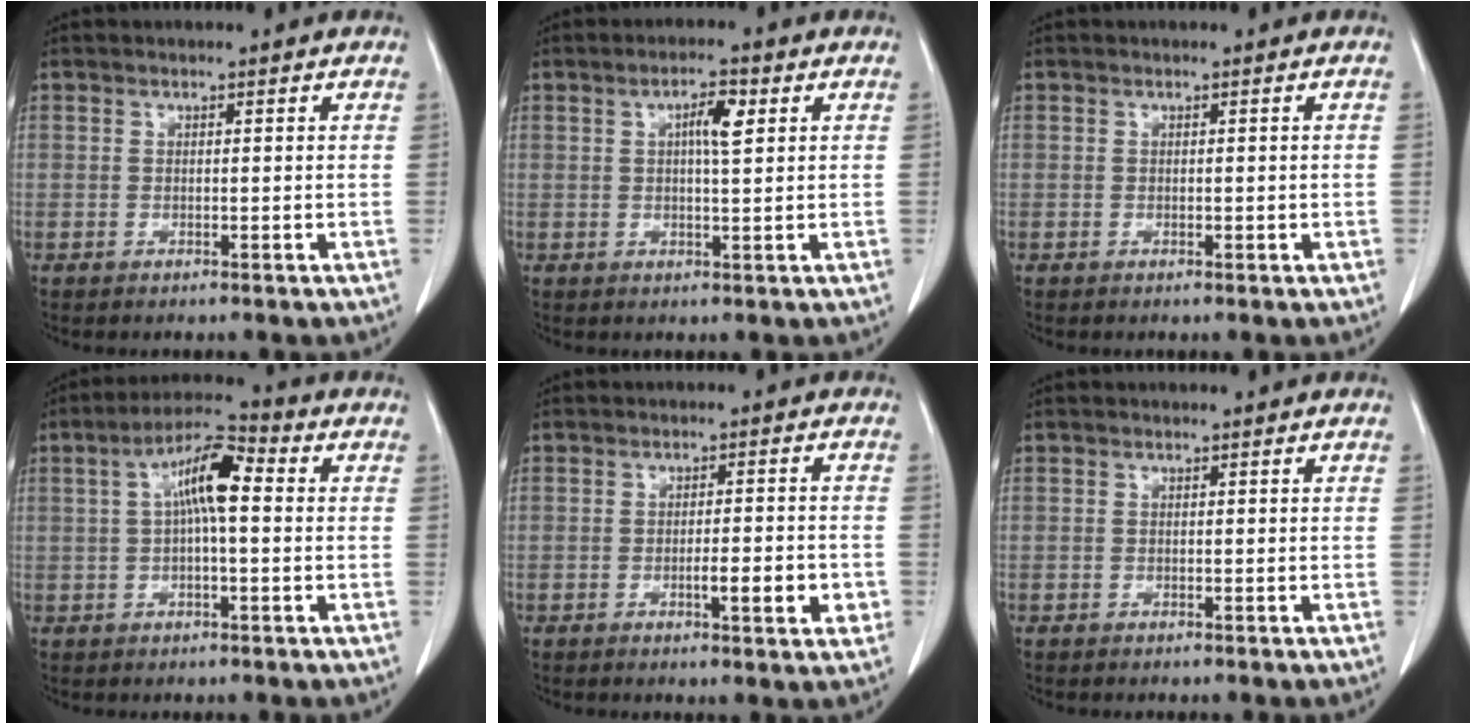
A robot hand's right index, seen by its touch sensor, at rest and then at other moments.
{"total": 4.2, "force": [1.3, 0.9, 3.9], "torque": [-0.069, 0.004, 0.020]}
{"total": 1.0, "force": [-0.2, 0.5, 0.8], "torque": [-0.013, -0.001, -0.003]}
{"total": 8.7, "force": [1.2, 2.1, 8.4], "torque": [-0.155, 0.029, 0.012]}
{"total": 5.7, "force": [-1.8, 1.2, 5.3], "torque": [-0.073, 0.000, -0.023]}
{"total": 0.0}